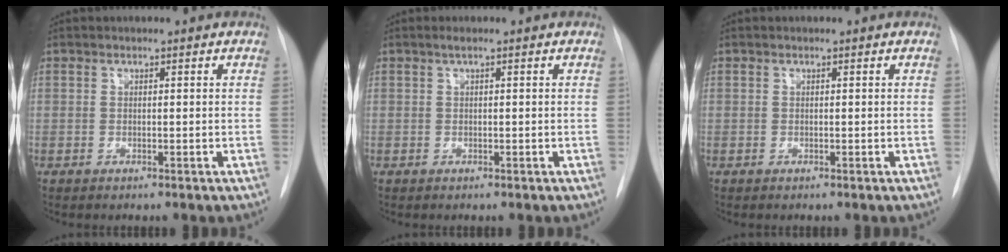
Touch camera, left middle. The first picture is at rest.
{"total": 0.6, "force": [0.3, 0.0, 0.5], "torque": [-0.012, 0.008, 0.004]}
{"total": 0.0}